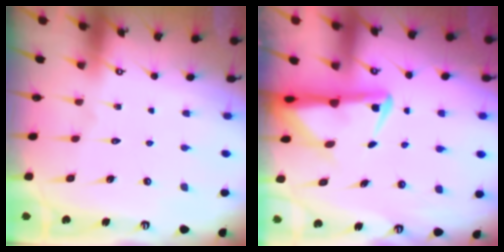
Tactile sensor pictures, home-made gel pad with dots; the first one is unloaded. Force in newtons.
{"total": 4.8, "press": 4.7, "slide": 0.9}